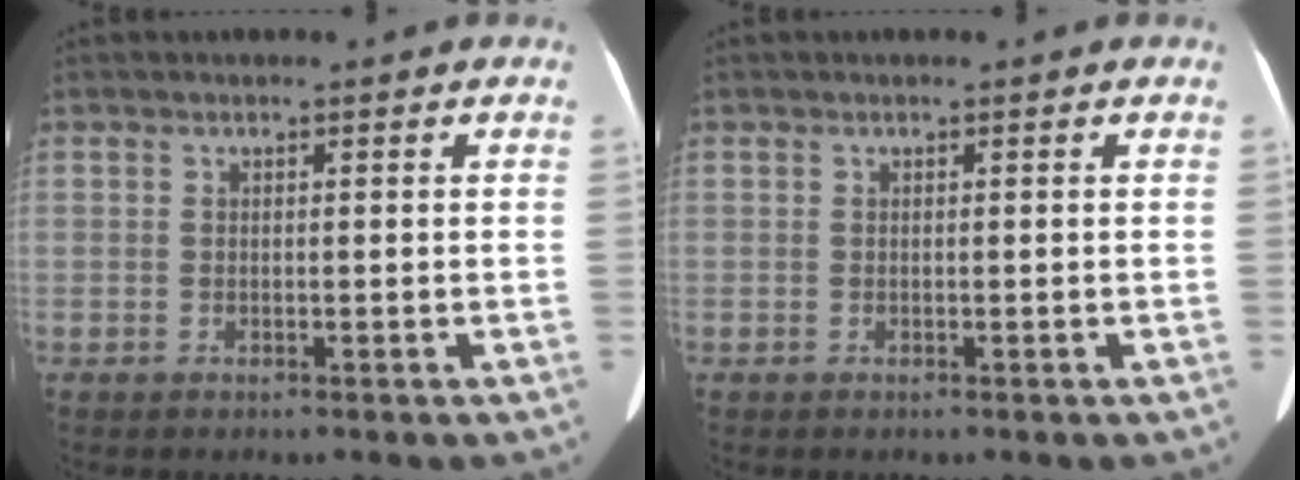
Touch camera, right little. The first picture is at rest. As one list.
[{"total": 0.0}]